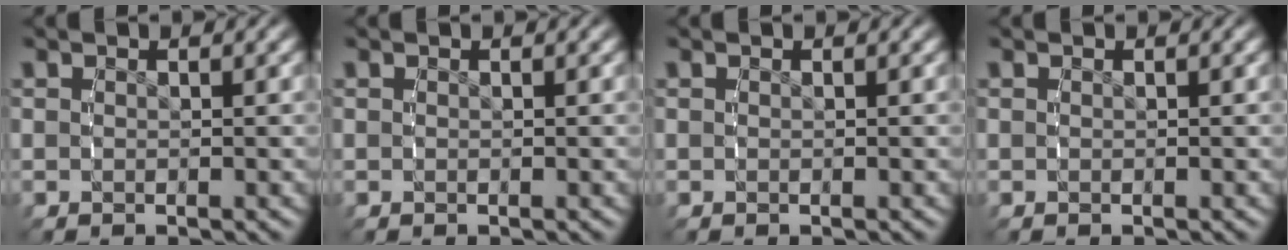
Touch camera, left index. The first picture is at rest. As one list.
[{"total": 0.0}, {"total": 0.0}, {"total": 0.0}]